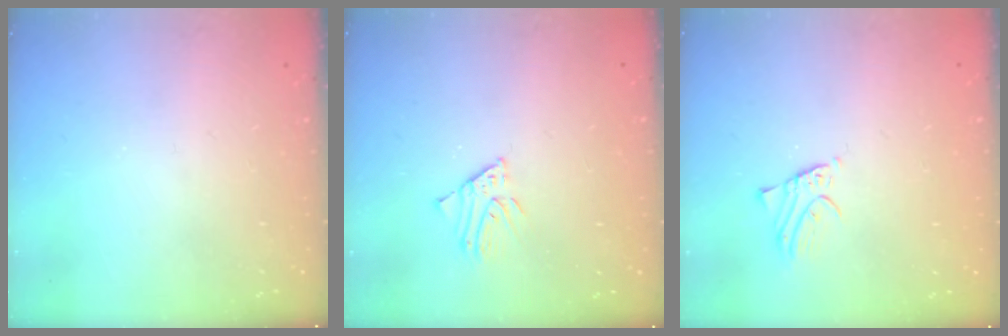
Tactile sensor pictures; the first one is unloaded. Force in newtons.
{"total": 3.2, "press": 3.1, "slide": 0.3}
{"total": 1.5, "press": 1.5, "slide": 0.0}